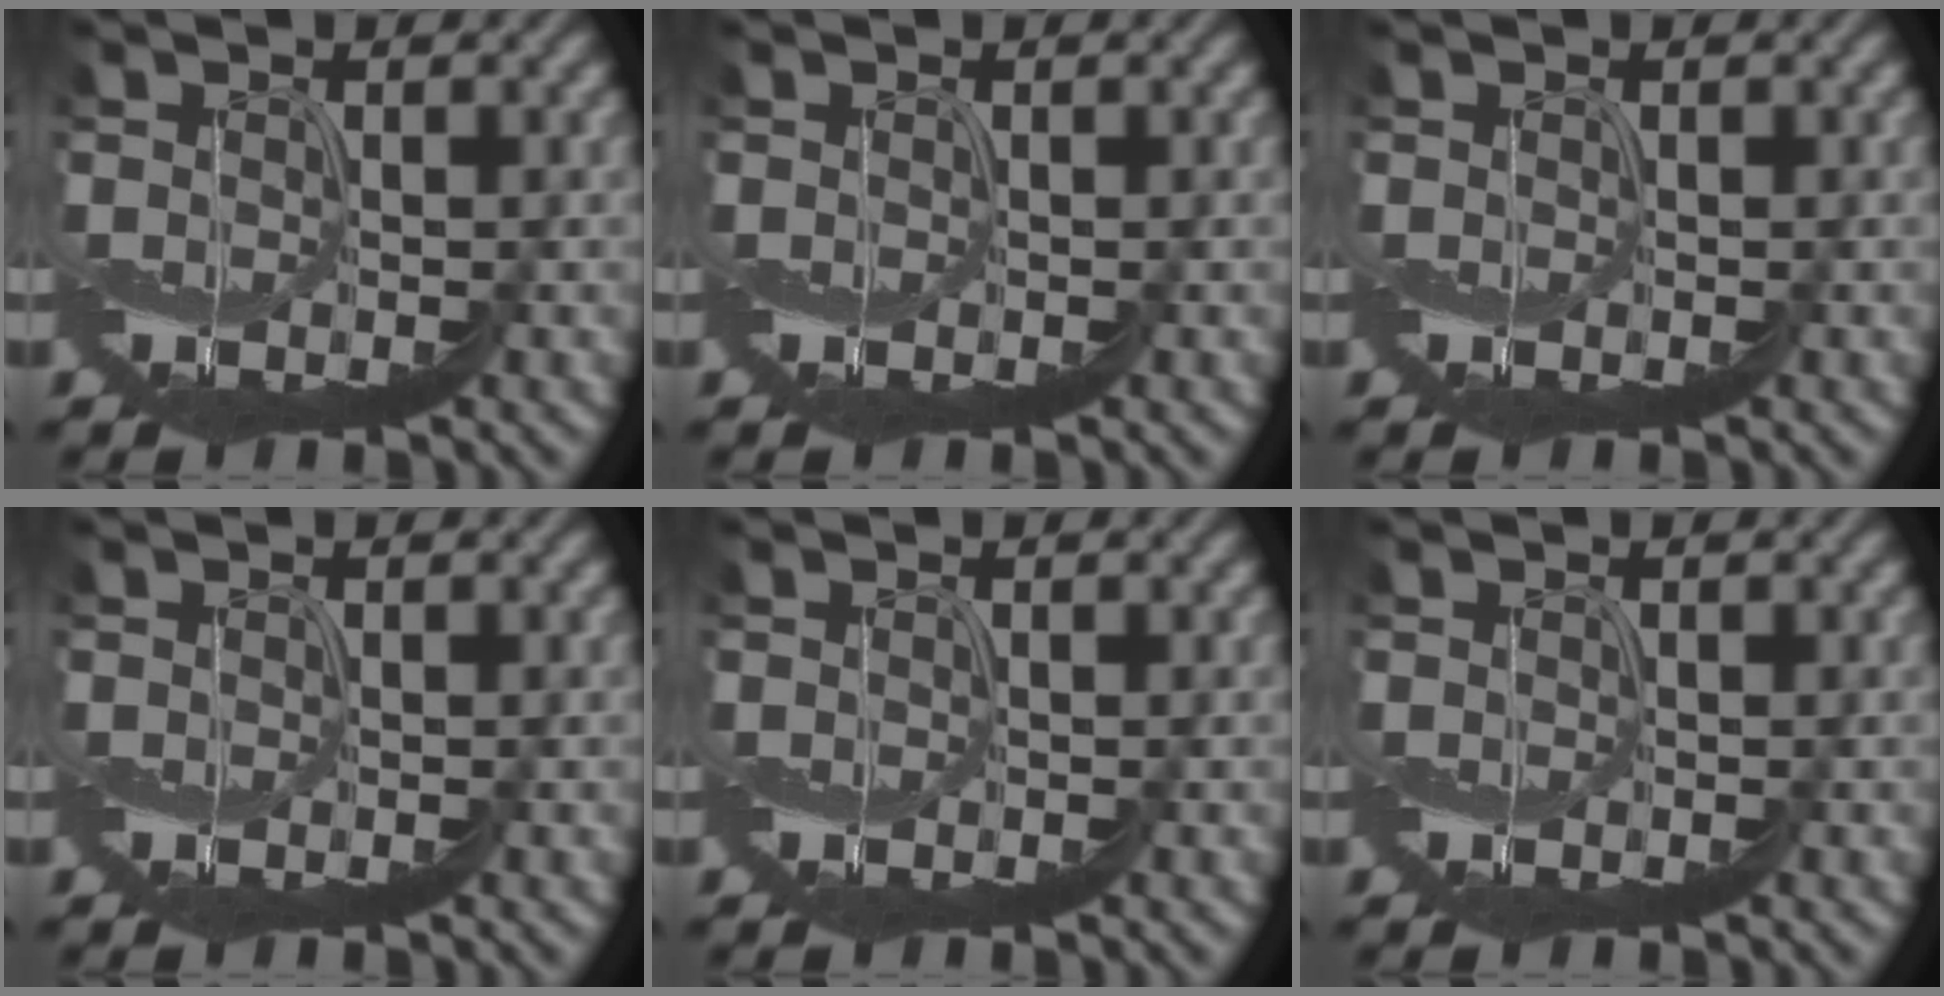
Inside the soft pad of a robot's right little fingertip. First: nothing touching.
{"total": 0.0}
{"total": 0.0}
{"total": 0.0}
{"total": 0.0}
{"total": 0.0}